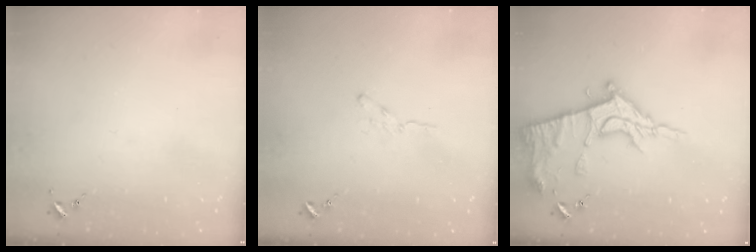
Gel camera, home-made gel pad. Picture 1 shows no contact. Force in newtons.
{"total": 3.0, "press": 3.0, "slide": 0.3}
{"total": 14.2, "press": 14.2, "slide": 1.1}